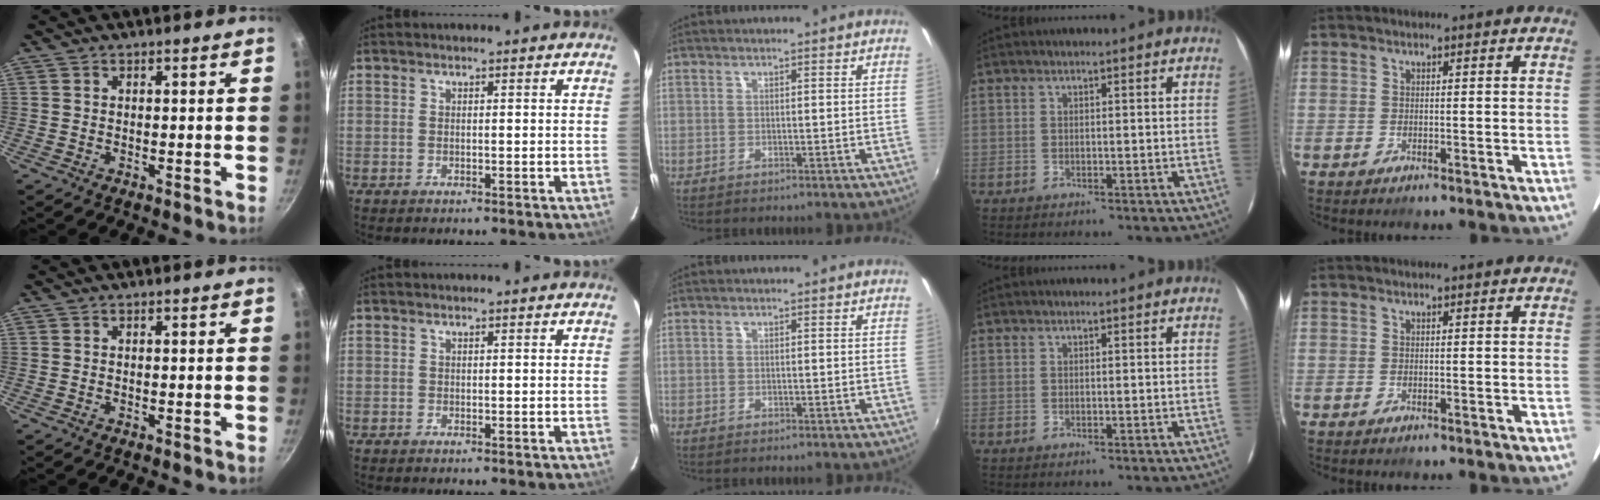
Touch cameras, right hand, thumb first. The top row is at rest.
{}